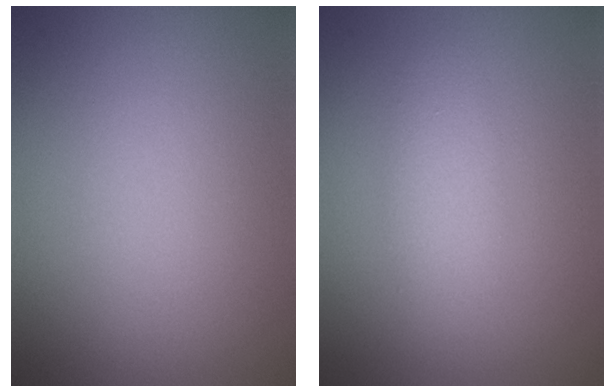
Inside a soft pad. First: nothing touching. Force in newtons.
{"total": 2.0, "press": 2.0, "slide": 0.0}